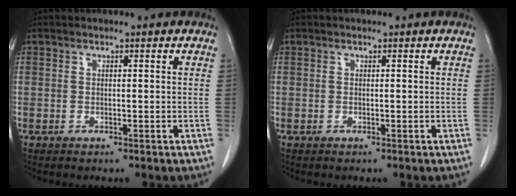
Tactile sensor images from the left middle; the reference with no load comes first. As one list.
[{"total": 0.0}]